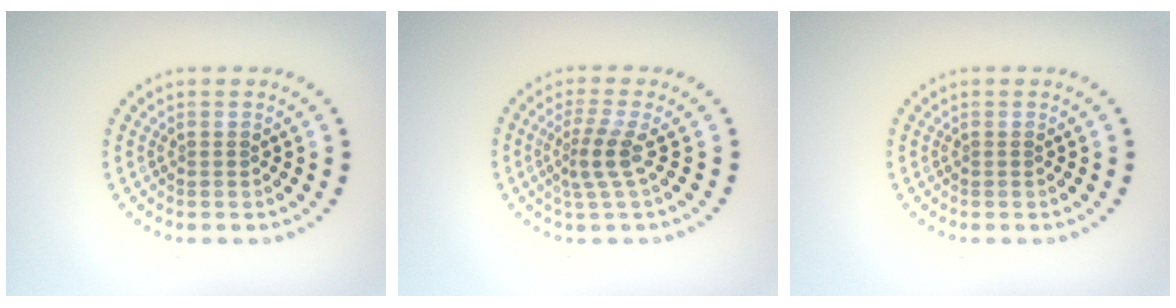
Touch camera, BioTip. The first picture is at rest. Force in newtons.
{"total": 2.6, "press": 1.8, "slide": 1.8}
{"total": 0.0}